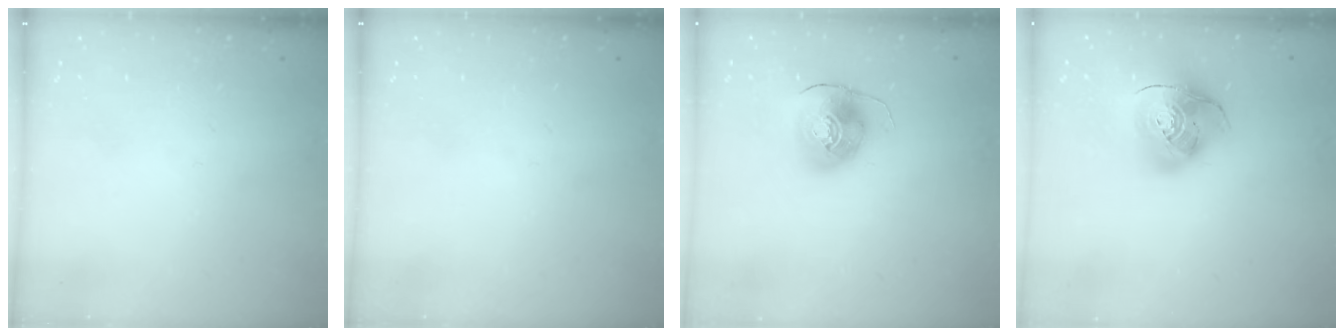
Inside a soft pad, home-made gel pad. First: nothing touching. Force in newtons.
{"total": 0.0}
{"total": 8.9, "press": 8.7, "slide": 1.5}
{"total": 14.0, "press": 13.9, "slide": 1.8}